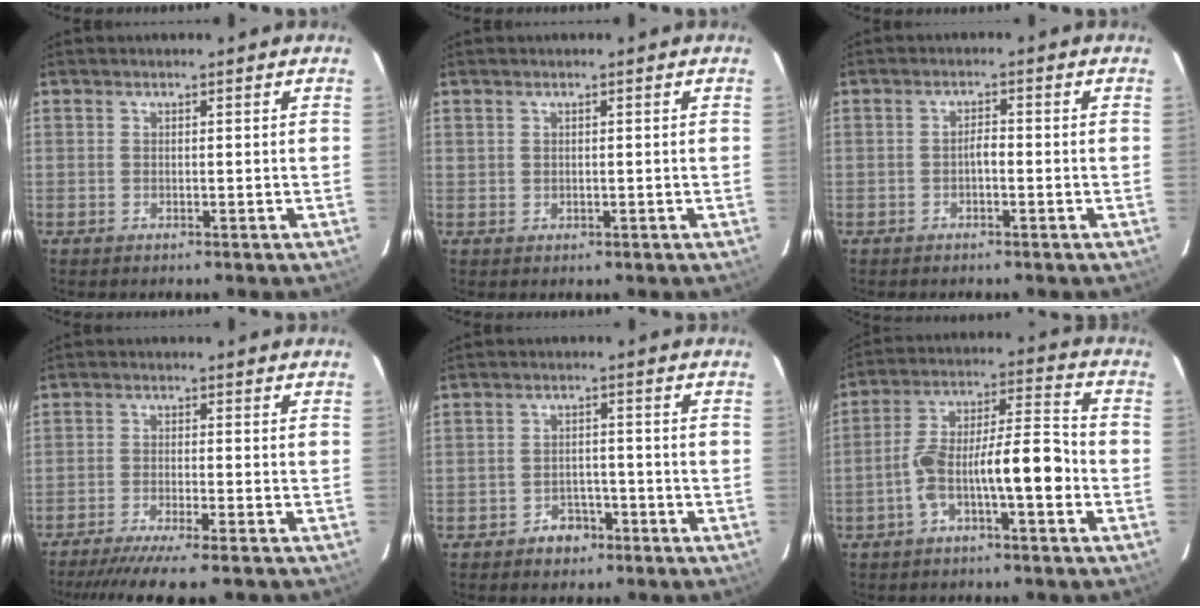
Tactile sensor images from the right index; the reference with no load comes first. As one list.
[{"total": 0.6, "force": [0.3, 0.5, 0.2], "torque": [-0.002, -0.001, 0.005]}, {"total": 1.7, "force": [-0.6, 0.5, 1.5], "torque": [-0.024, 0.005, -0.011]}, {"total": 11.8, "force": [-10.0, -0.3, 6.2], "torque": [-0.078, -0.029, -0.153]}, {"total": 3.7, "force": [-2.3, 2.6, 1.2], "torque": [-0.013, 0.009, -0.031]}, {"total": 11.6, "force": [-3.9, 2.1, 10.7], "torque": [-0.191, 0.034, -0.063]}]